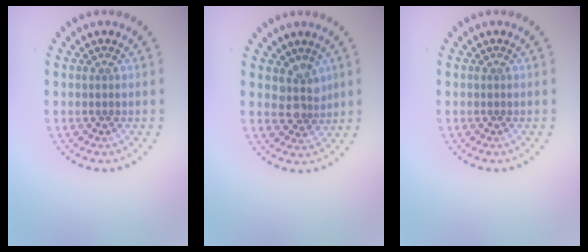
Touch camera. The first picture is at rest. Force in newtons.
{"total": 2.5, "press": 2.0, "slide": 1.5}
{"total": 0.0}